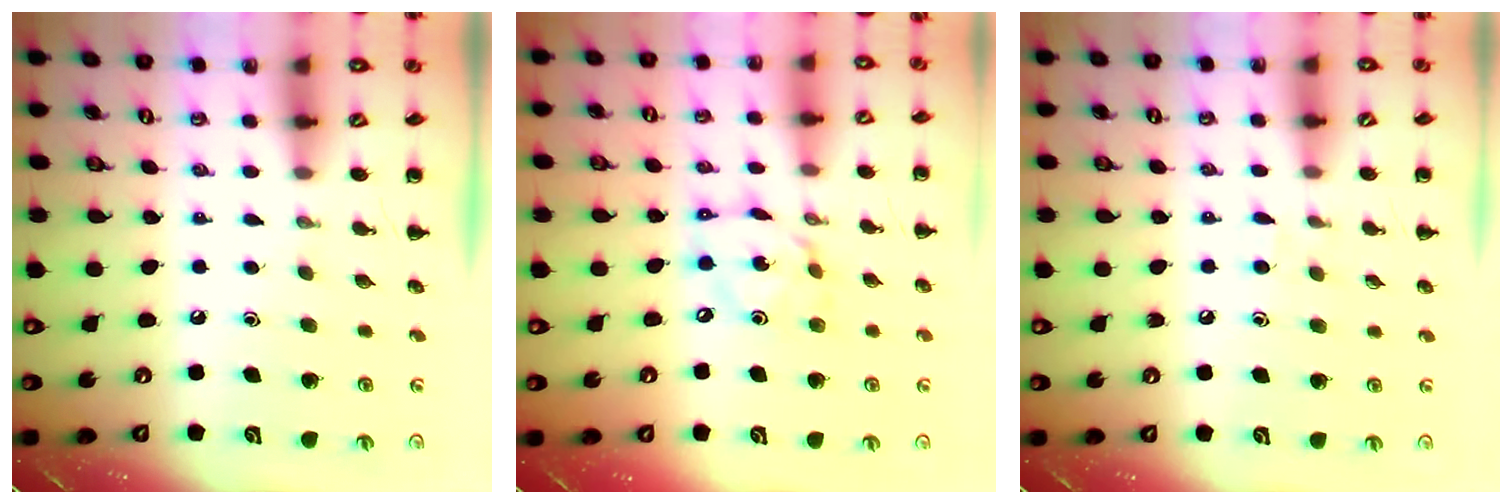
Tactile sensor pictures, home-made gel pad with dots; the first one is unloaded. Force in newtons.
{"total": 6.4, "press": 6.3, "slide": 1.2}
{"total": 5.2, "press": 4.9, "slide": 1.7}